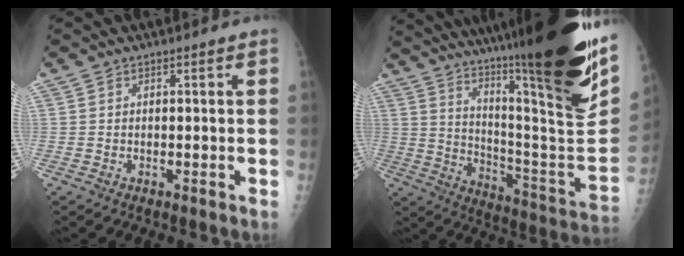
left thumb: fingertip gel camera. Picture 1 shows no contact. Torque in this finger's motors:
{"motor_torque": [3.51, 1.48, 1.79, -0.98, 0.61]}